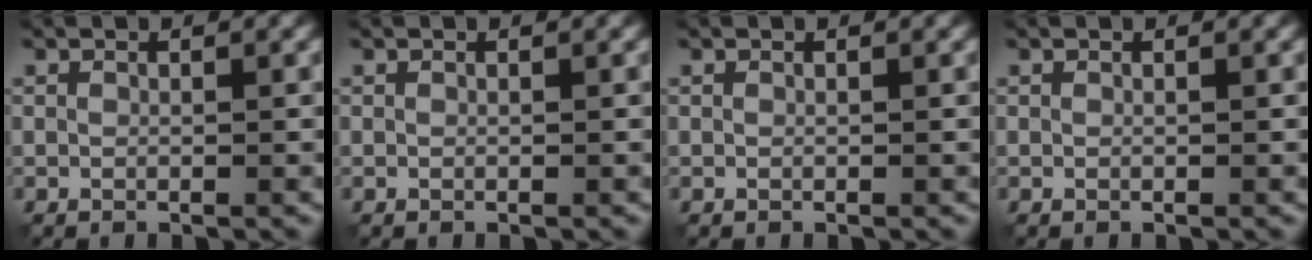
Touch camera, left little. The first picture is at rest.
{"total": 0.0}
{"total": 0.0}
{"total": 0.0}